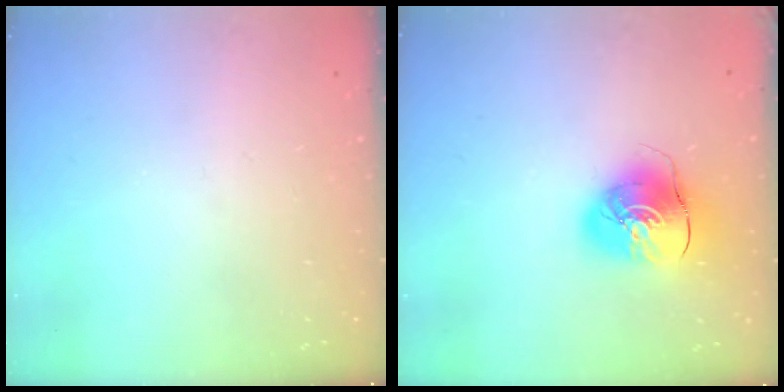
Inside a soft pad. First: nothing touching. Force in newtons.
{"total": 9.9, "press": 9.8, "slide": 1.4}